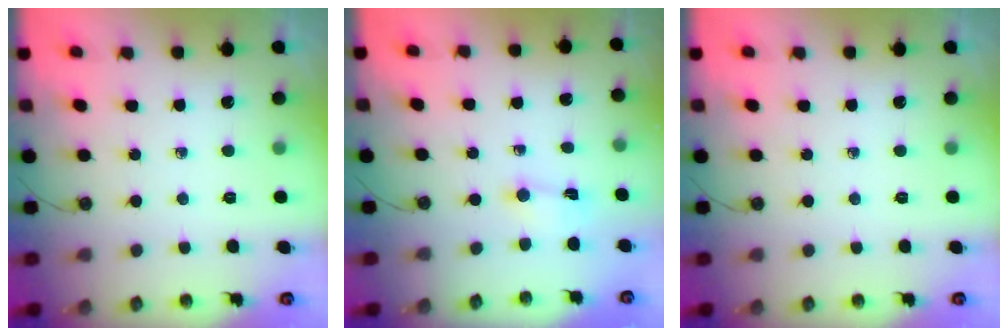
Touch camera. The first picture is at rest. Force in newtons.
{"total": 0.8, "press": 0.7, "slide": 0.5}
{"total": 0.0}